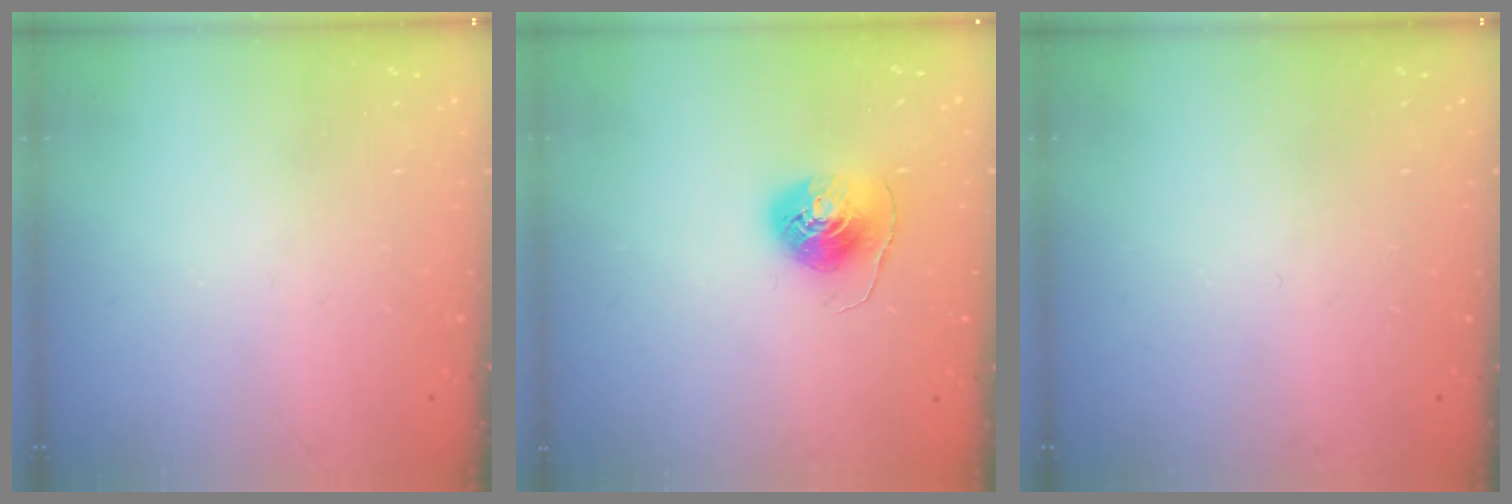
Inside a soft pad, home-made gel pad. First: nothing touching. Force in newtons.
{"total": 8.1, "press": 8.1, "slide": 0.4}
{"total": 0.0}